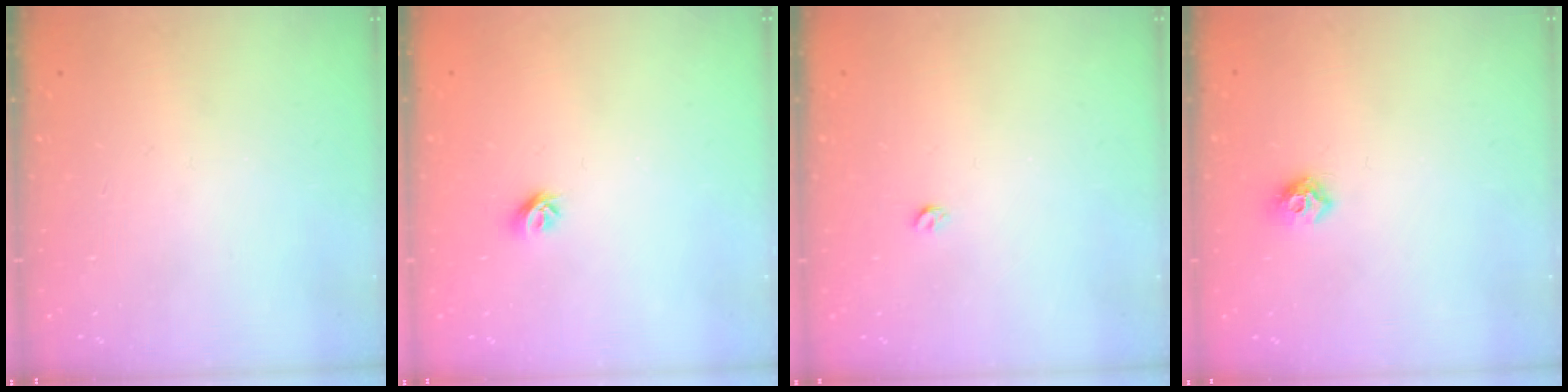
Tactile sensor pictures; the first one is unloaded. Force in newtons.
{"total": 5.4, "press": 5.3, "slide": 0.9}
{"total": 2.8, "press": 2.8, "slide": 0.5}
{"total": 7.3, "press": 7.2, "slide": 0.9}